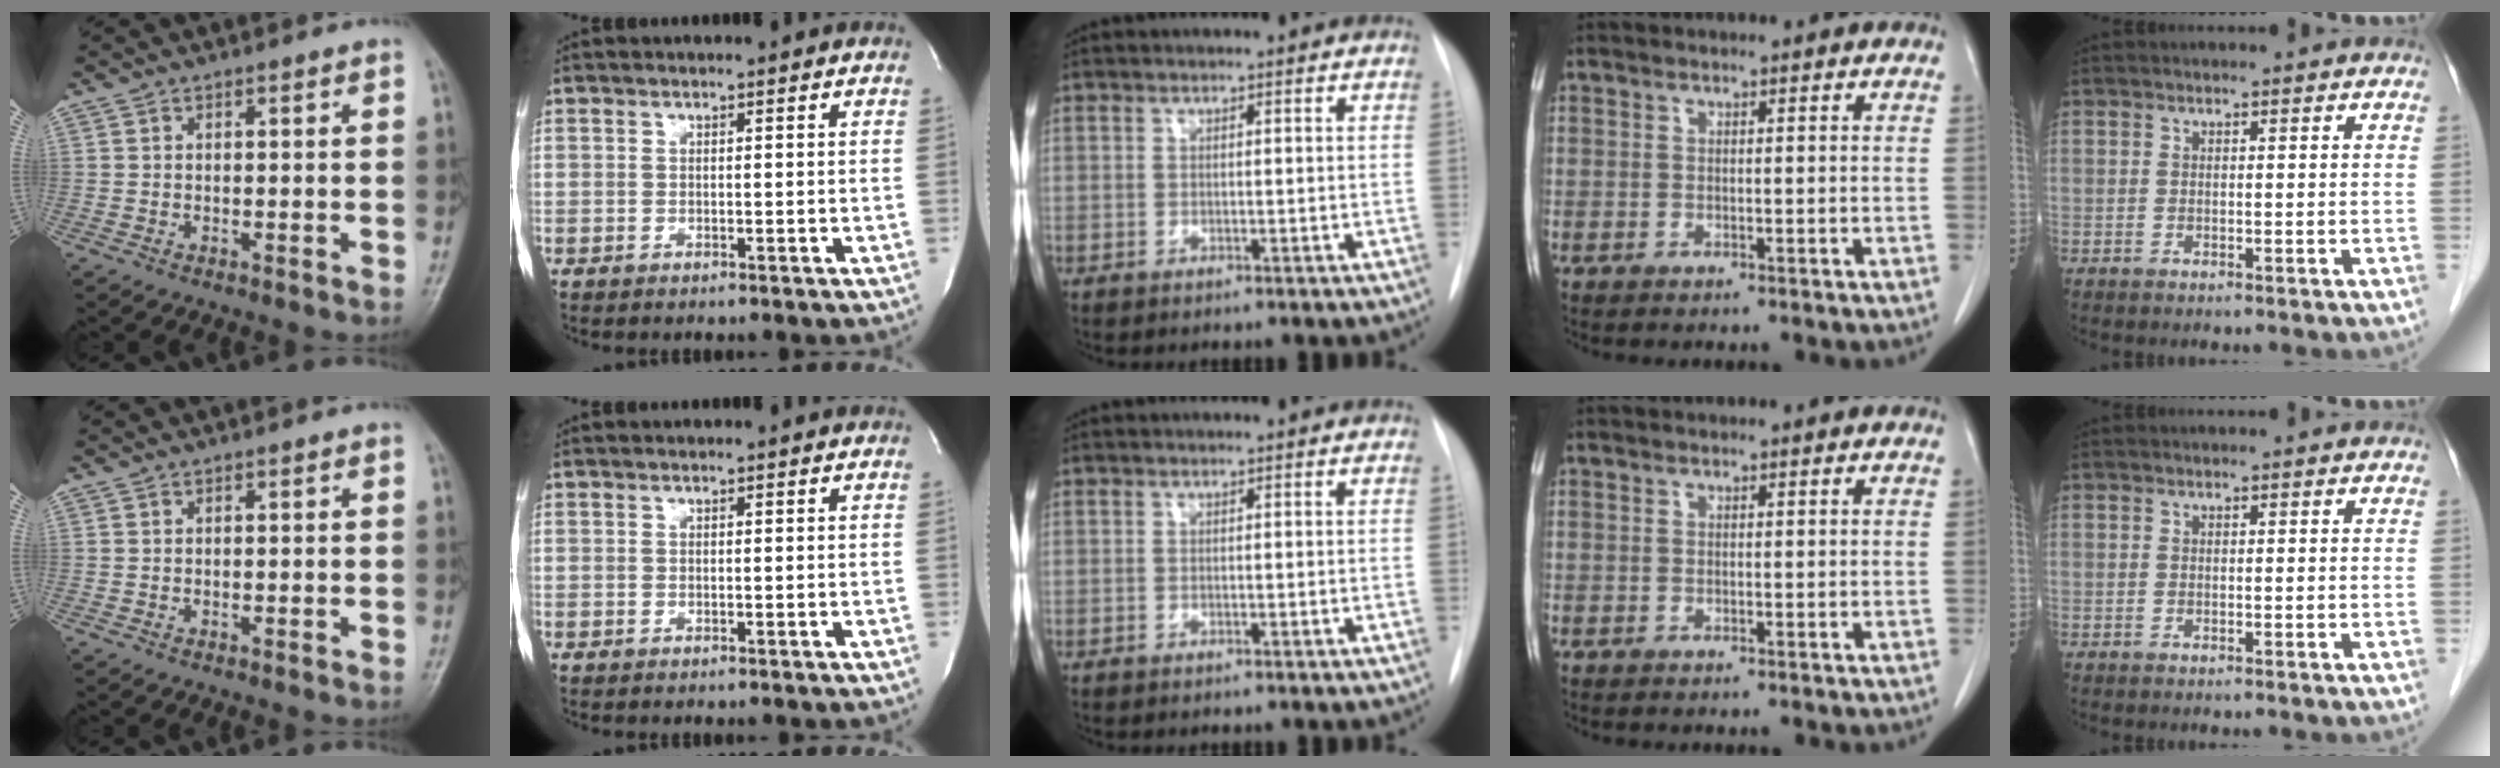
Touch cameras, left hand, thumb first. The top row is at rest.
{}